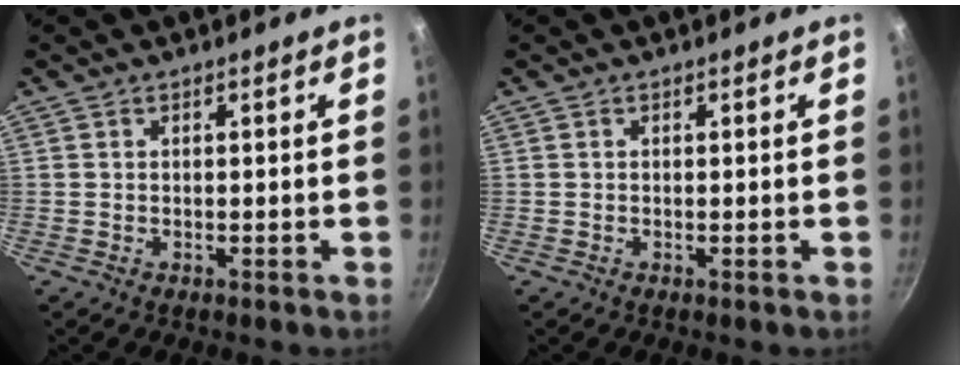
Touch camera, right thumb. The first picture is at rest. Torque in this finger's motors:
{"motor_torque": [0.14, 0.02, -0.22, 0.06, -0.02]}